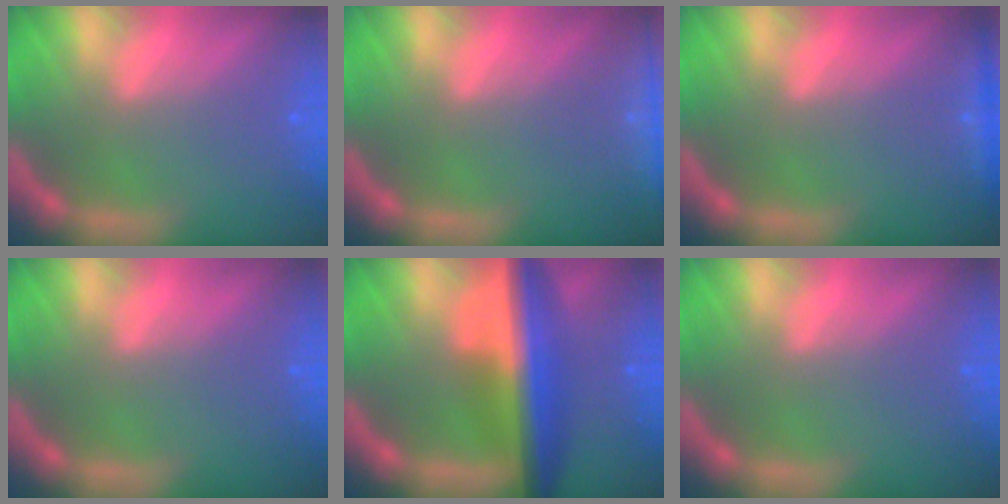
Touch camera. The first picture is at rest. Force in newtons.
{"total": 8.0}
{"total": 1.4}
{"total": 0.0}
{"total": 9.5}
{"total": 0.0}